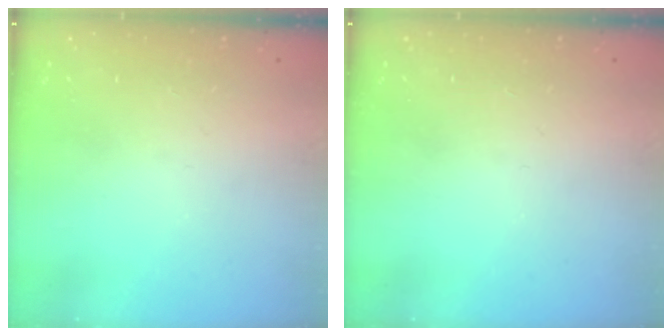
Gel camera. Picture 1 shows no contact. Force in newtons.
{"total": 0.0}